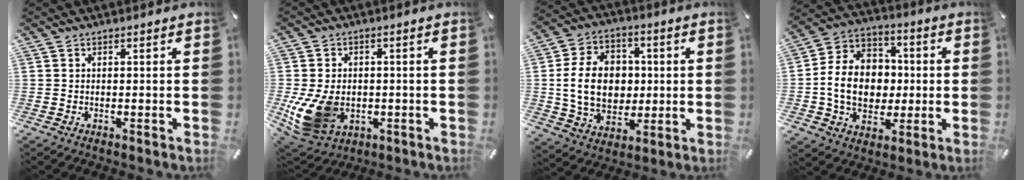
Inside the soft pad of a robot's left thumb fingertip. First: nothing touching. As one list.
[{"total": 12.7, "force": [-2.6, 9.7, 7.7], "torque": [-0.177, 0.005, -0.042]}, {"total": 15.4, "force": [0.4, 12.2, 9.3], "torque": [-0.198, 0.016, 0.008]}, {"total": 14.1, "force": [-1.5, 11.8, 7.6], "torque": [-0.171, 0.017, -0.020]}]